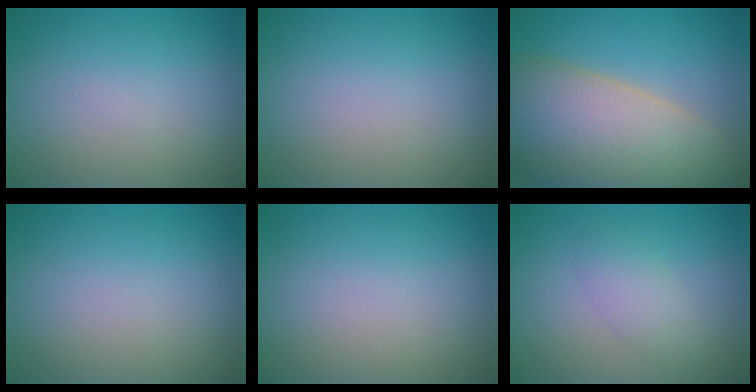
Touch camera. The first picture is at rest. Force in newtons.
{"total": 0.0}
{"total": 13.8, "press": 13.7, "slide": 1.2}
{"total": 0.0}
{"total": 0.0}
{"total": 2.1, "press": 2.1, "slide": 0.0}